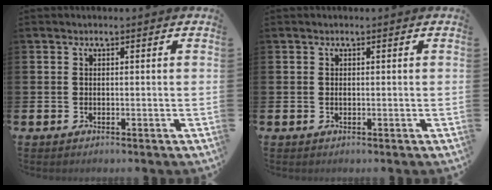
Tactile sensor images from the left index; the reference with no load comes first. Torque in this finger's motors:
{"motor_torque": [0.26, 0.08, -0.03, 0.01]}